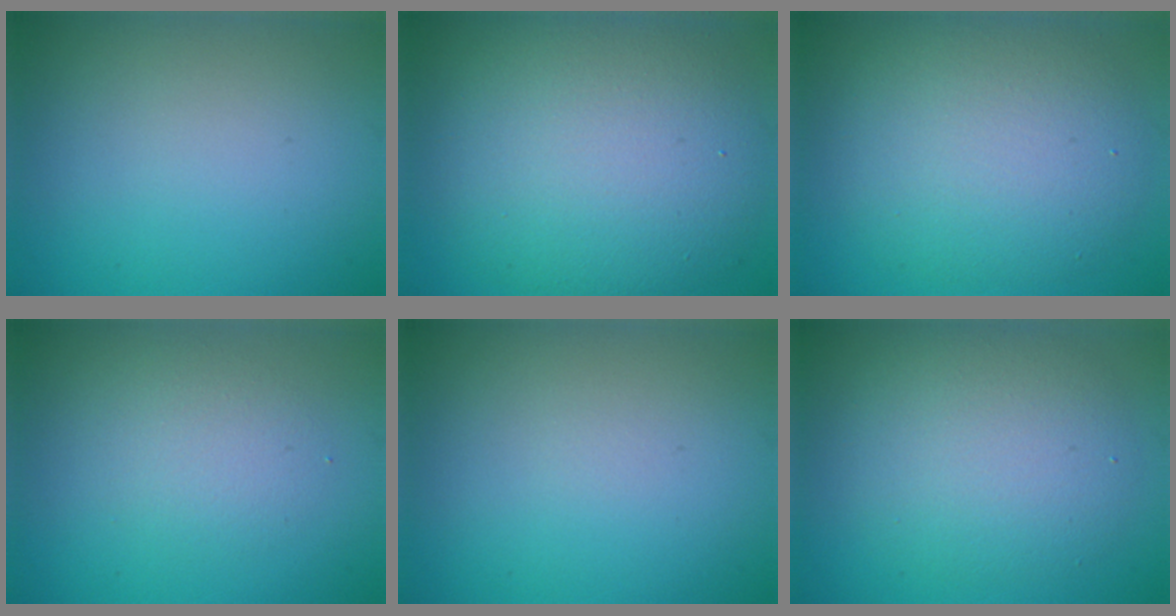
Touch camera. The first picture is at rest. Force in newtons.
{"total": 10.8, "press": 10.8, "slide": 0.9}
{"total": 7.5, "press": 7.5, "slide": 0.6}
{"total": 2.4, "press": 2.4, "slide": 0.2}
{"total": 0.0}
{"total": 5.5, "press": 5.5, "slide": 0.2}